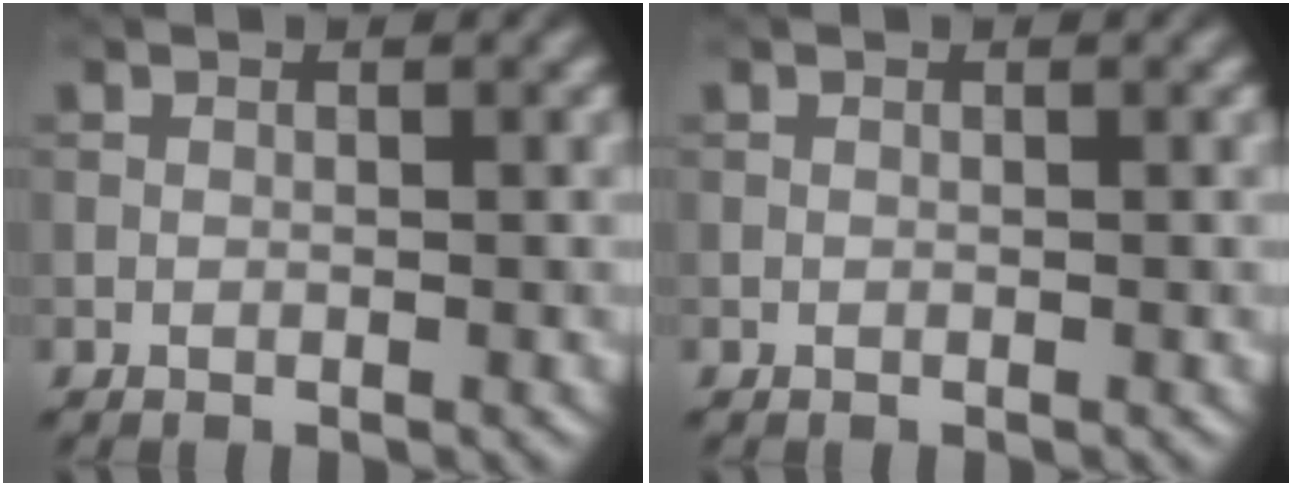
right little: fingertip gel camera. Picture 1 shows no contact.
{"total": 0.0}